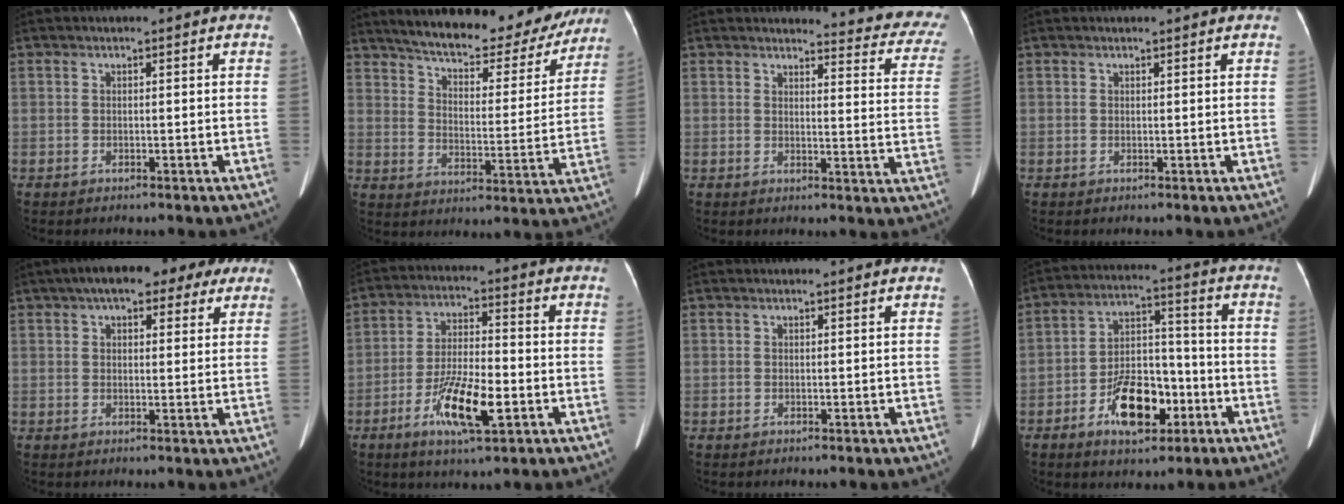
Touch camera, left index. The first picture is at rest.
{"total": 22.4, "force": [19.5, 5.7, 9.4], "torque": [-0.137, -0.002, 0.257]}
{"total": 14.6, "force": [14.1, 1.8, 3.2], "torque": [-0.003, -0.105, 0.117]}
{"total": 1.2, "force": [1.2, 0.2, 0.3], "torque": [-0.010, 0.009, 0.012]}
{"total": 12.7, "force": [8.7, 4.8, 8.0], "torque": [-0.104, 0.047, 0.115]}
{"total": 10.2, "force": [-4.1, 2.2, 9.1], "torque": [-0.176, -0.009, -0.072]}
{"total": 0.9, "force": [0.8, 0.1, 0.2], "torque": [-0.007, 0.010, 0.011]}
{"total": 11.3, "force": [-5.3, 5.4, 8.5], "torque": [-0.159, 0.015, -0.084]}